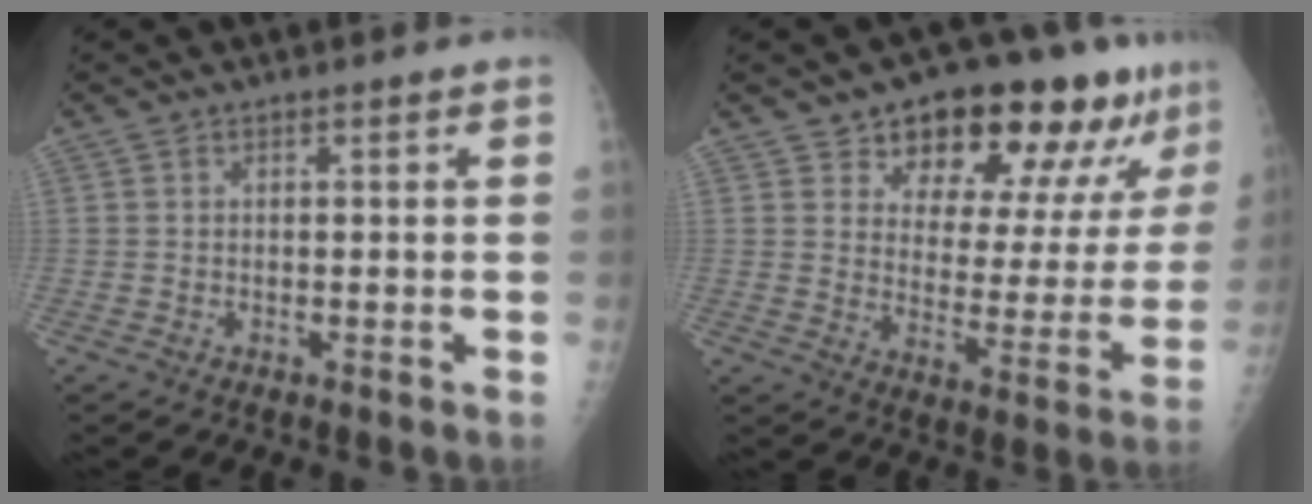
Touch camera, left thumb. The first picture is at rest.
{"total": 19.4, "force": [12.8, 8.6, 11.8], "torque": [-0.115, -0.052, 0.184]}